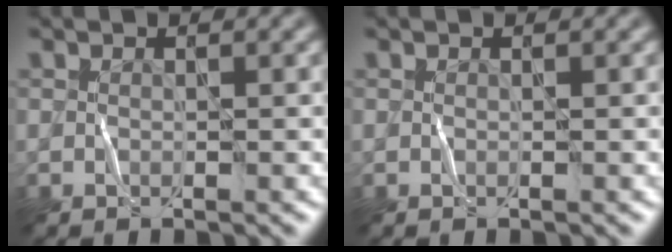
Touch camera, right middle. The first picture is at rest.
{"total": 0.0}